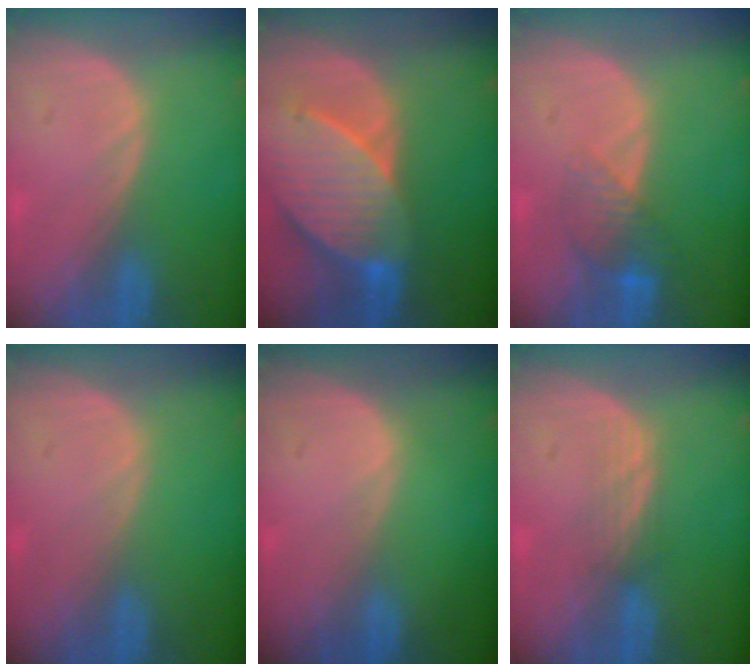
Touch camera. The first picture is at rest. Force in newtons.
{"total": 9.8, "press": 8.8, "slide": 4.3}
{"total": 4.4, "press": 3.8, "slide": 2.1}
{"total": 0.0}
{"total": 0.0}
{"total": 2.3, "press": 2.2, "slide": 0.6}